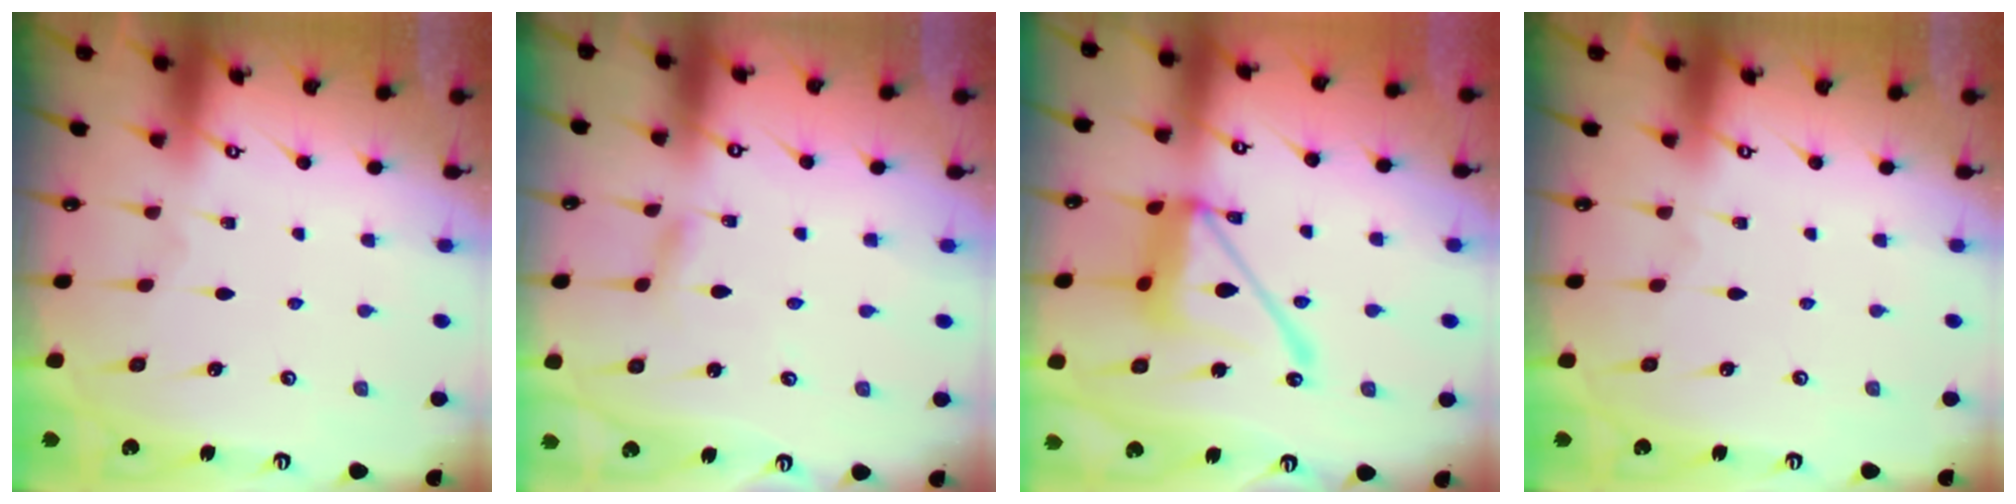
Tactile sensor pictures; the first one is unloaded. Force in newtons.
{"total": 3.1, "press": 3.0, "slide": 0.3}
{"total": 16.5, "press": 16.5, "slide": 1.5}
{"total": 0.0}